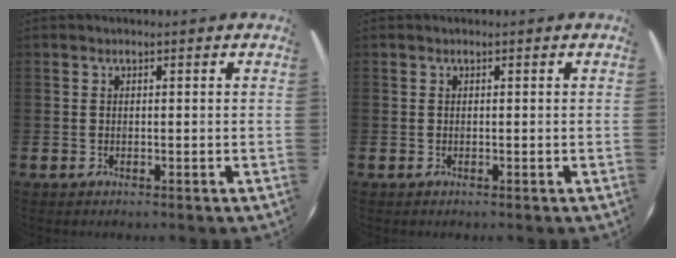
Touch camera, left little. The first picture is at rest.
{"total": 0.0}